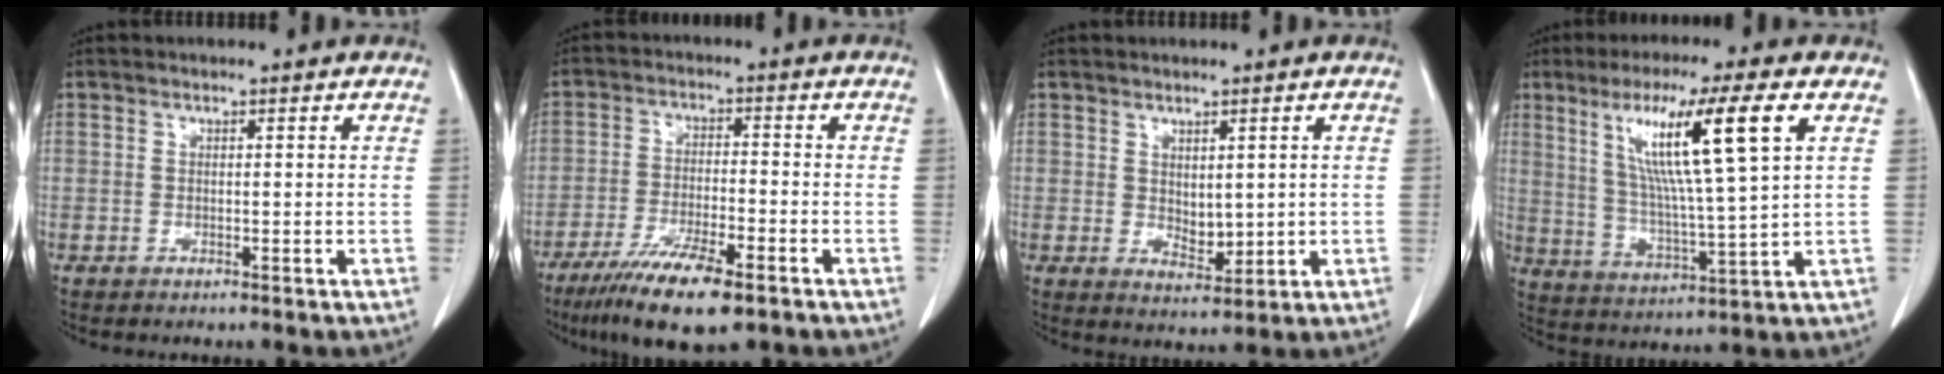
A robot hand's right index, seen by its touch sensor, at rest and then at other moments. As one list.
[{"total": 10.8, "force": [-7.1, 1.8, 7.9], "torque": [-0.137, -0.022, -0.117]}, {"total": 3.8, "force": [0.6, 2.1, 3.1], "torque": [-0.051, -0.007, 0.023]}, {"total": 14.7, "force": [5.8, -0.5, 13.5], "torque": [-0.240, 0.003, 0.101]}]